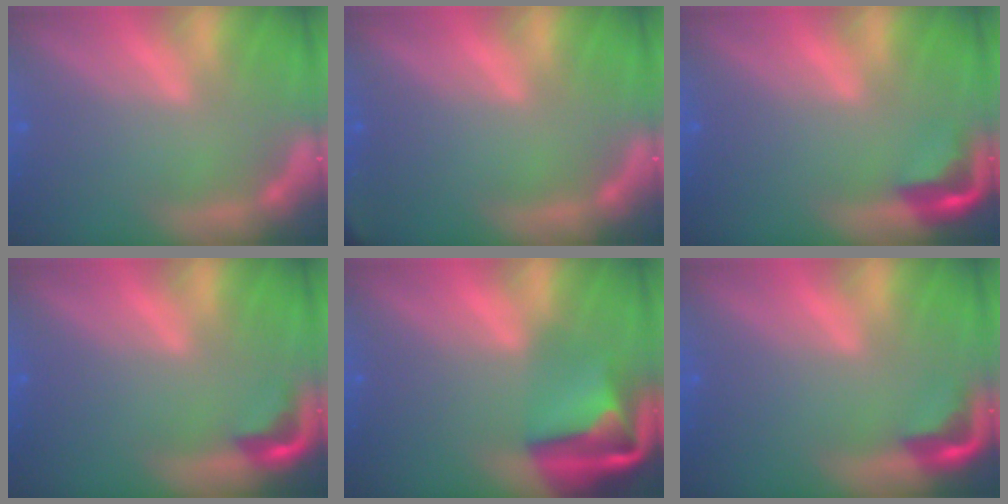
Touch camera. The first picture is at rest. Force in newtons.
{"total": 2.9}
{"total": 3.5}
{"total": 2.4}
{"total": 8.9}
{"total": 2.9}